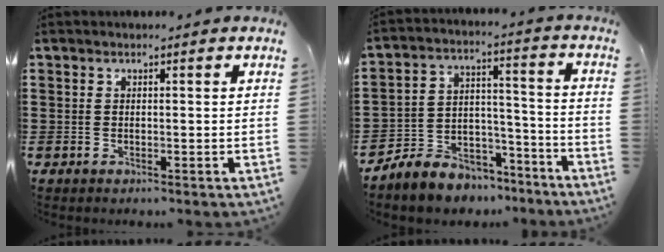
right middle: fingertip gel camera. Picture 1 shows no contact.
{"total": 6.2, "force": [-5.7, 2.3, -0.4], "torque": [-0.007, 0.010, -0.117]}